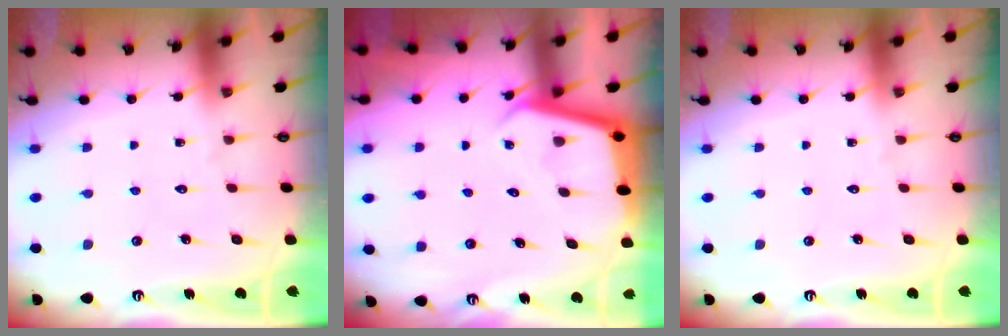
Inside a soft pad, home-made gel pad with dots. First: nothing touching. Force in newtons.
{"total": 3.6, "press": 3.6, "slide": 0.3}
{"total": 0.0}